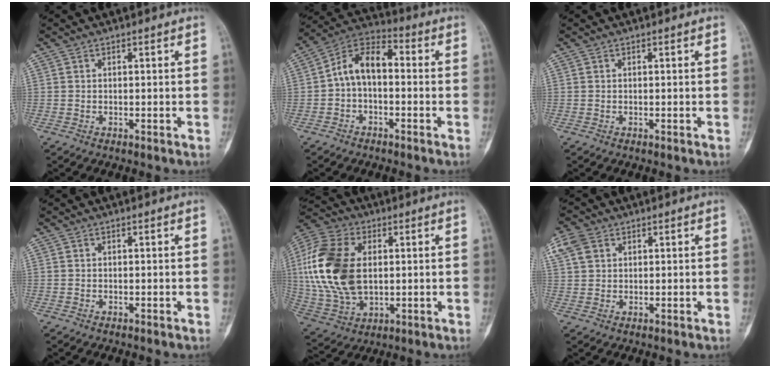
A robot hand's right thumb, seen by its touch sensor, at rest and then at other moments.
{"total": 9.3, "force": [-0.6, 5.7, 7.3], "torque": [-0.112, 0.039, -0.028]}
{"total": 0.0}
{"total": 0.0}
{"total": 20.0, "force": [2.5, 12.9, 15.0], "torque": [-0.321, -0.002, 0.050]}
{"total": 4.9, "force": [2.4, 3.8, 1.9], "torque": [-0.040, 0.009, 0.049]}